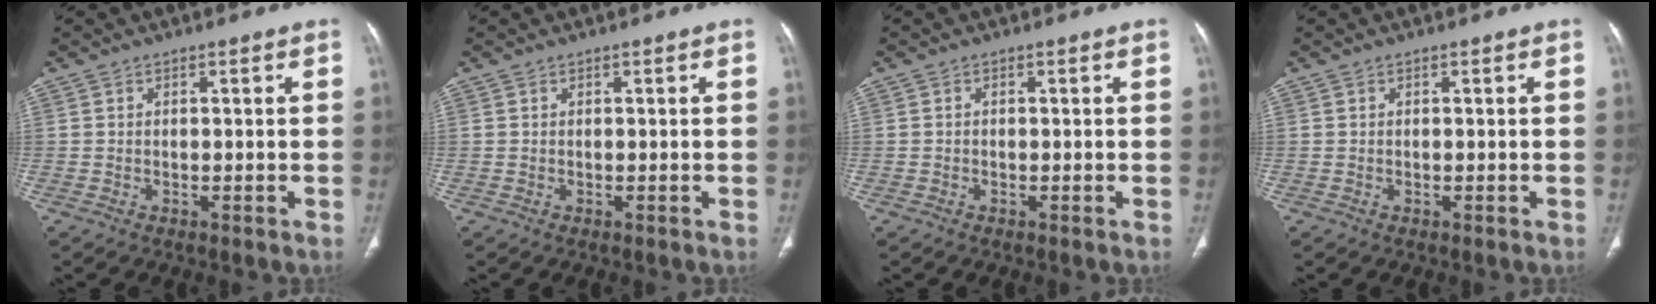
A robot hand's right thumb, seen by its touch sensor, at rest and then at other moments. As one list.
[{"total": 0.0}, {"total": 0.0}, {"total": 0.0}]